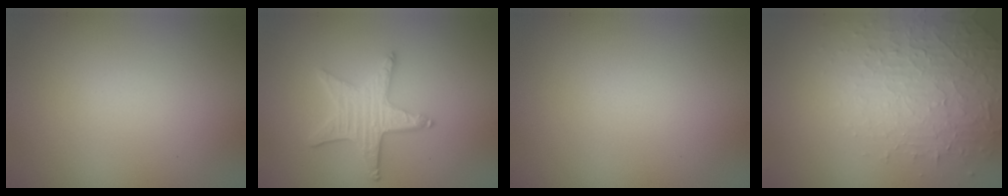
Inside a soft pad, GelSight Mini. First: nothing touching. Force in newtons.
{"total": 4.2, "press": 3.7, "slide": 2.1}
{"total": 0.0}
{"total": 4.5, "press": 3.1, "slide": 3.2}